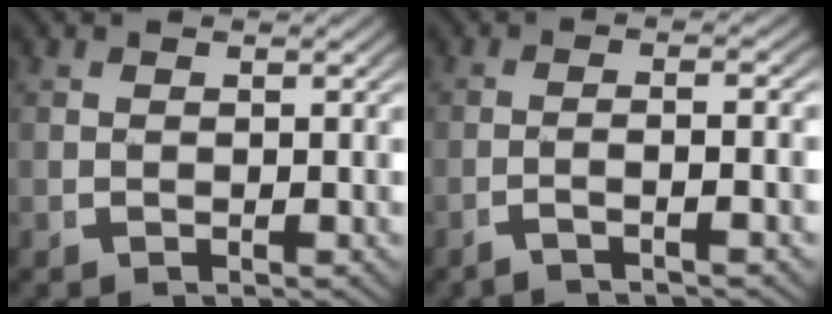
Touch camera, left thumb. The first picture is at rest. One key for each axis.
{"total": 2.8, "fx": -1.4, "fy": -0.2, "fz": 2.5, "tx": -0.051, "ty": 0.004, "tz": -0.026}